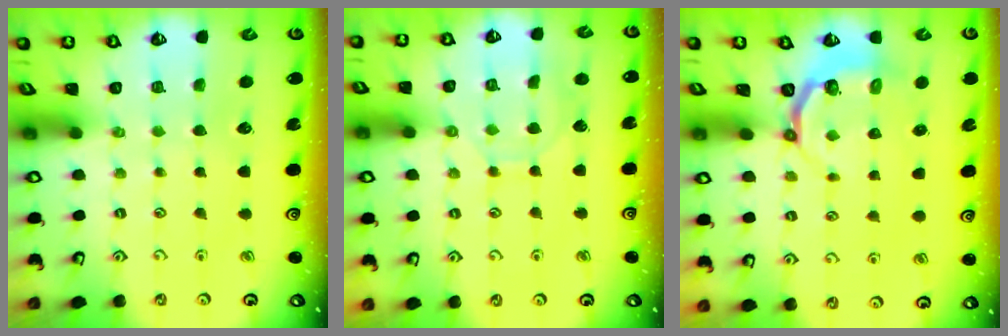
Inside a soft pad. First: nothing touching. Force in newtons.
{"total": 7.4, "press": 7.4, "slide": 0.7}
{"total": 4.4, "press": 3.5, "slide": 2.7}